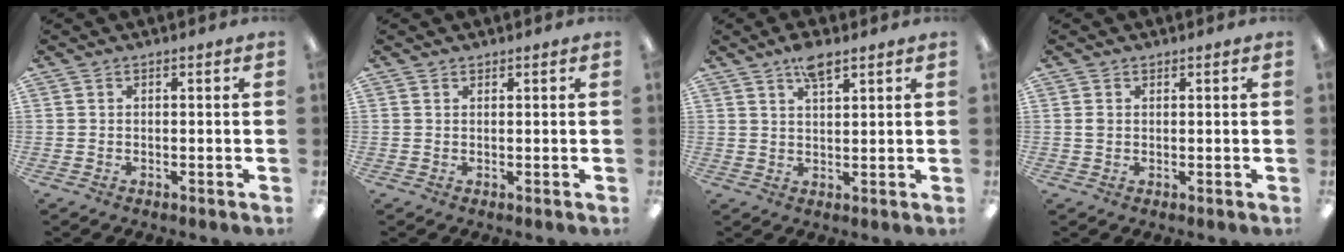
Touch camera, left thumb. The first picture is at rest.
{"total": 0.6, "force": [0.6, 0.2, 0.0], "torque": [0.000, -0.001, 0.012]}
{"total": 5.1, "force": [3.6, 1.6, 3.2], "torque": [-0.063, -0.006, 0.063]}
{"total": 1.2, "force": [0.5, 0.9, 0.6], "torque": [-0.013, 0.003, 0.008]}